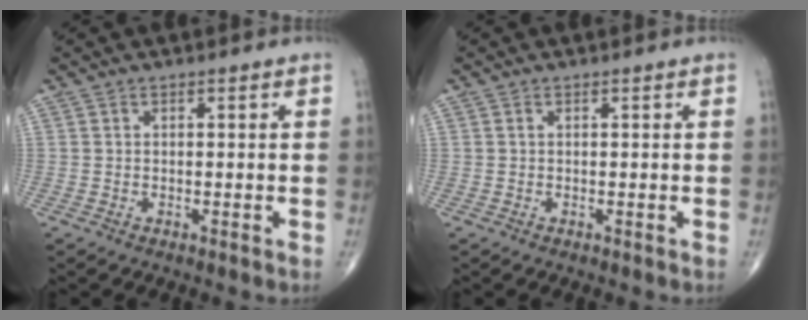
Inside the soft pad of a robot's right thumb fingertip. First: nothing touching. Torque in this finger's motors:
{"motor_torque": [0.10, -0.36, 0.12, 0.14, 0.00]}